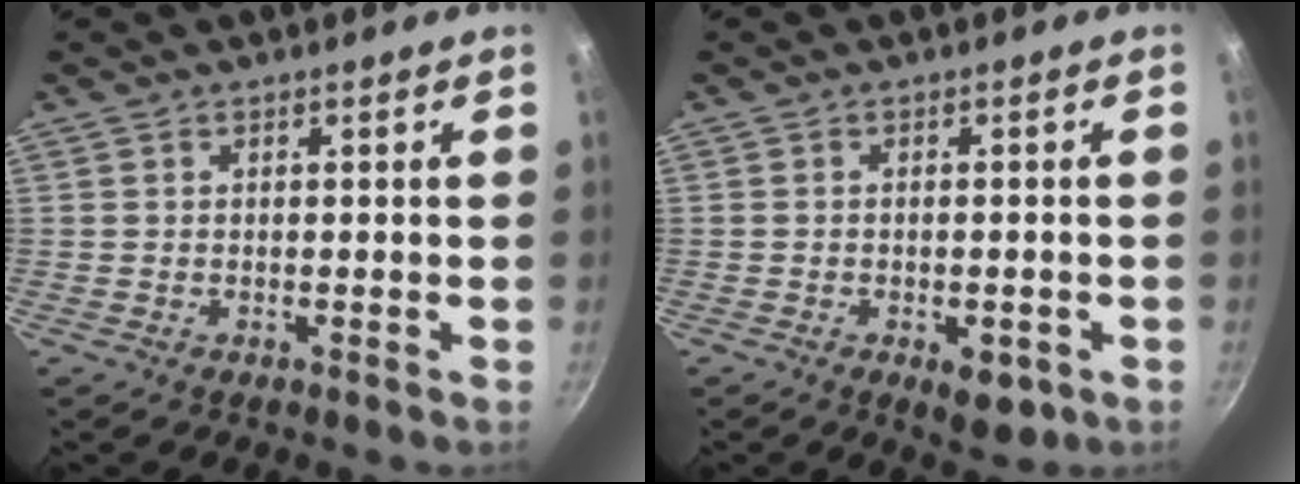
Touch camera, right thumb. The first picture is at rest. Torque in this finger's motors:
{"motor_torque": [-0.22, 0.19, 0.25, 0.50, 0.04]}